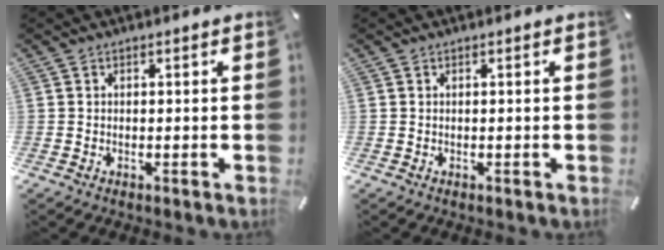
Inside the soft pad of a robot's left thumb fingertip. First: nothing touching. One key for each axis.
{"total": 0.0}